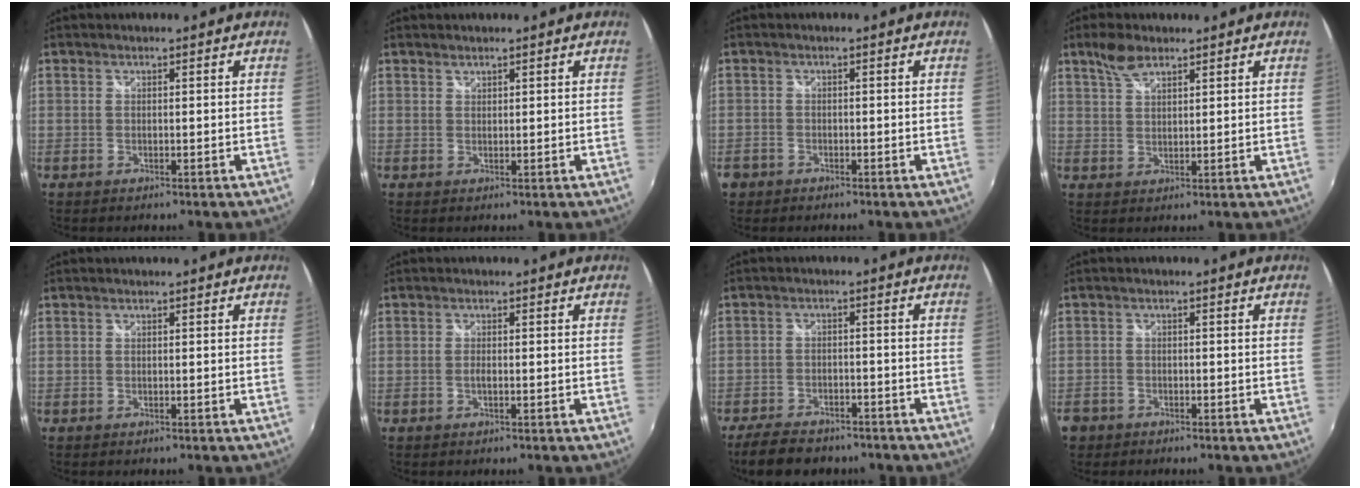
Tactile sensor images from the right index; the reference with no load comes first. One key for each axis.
{"total": 0.7, "fx": 0.6, "fy": 0.1, "fz": 0.1, "tx": 0.001, "ty": 0.001, "tz": 0.013}
{"total": 3.3, "fx": -2.0, "fy": 2.5, "fz": 0.9, "tx": -0.026, "ty": -0.001, "tz": -0.033}
{"total": 4.6, "fx": 3.2, "fy": 1.8, "fz": 2.6, "tx": -0.049, "ty": 0.008, "tz": 0.063}
{"total": 0.0}
{"total": 1.1, "fx": -0.3, "fy": 0.1, "fz": 1.0, "tx": -0.023, "ty": -0.001, "tz": -0.007}
{"total": 10.4, "fx": -8.4, "fy": 4.3, "fz": 4.3, "tx": -0.106, "ty": -0.008, "tz": -0.133}
{"total": 4.8, "fx": -2.8, "fy": 3.7, "fz": 1.3, "tx": -0.044, "ty": -0.001, "tz": -0.050}